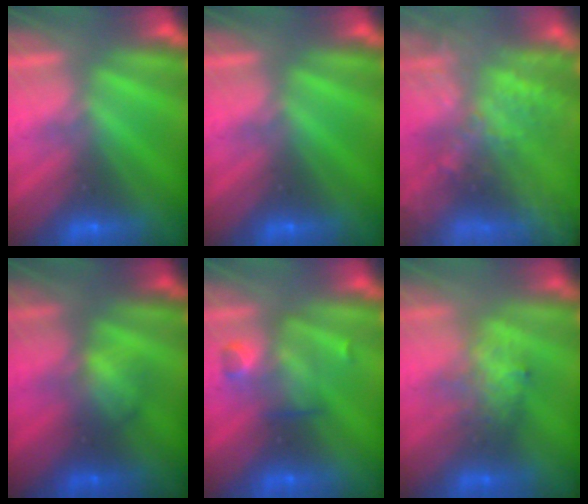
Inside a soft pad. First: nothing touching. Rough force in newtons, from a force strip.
{"total": 0.0}
{"total": 8.0}
{"total": 2.0}
{"total": 2.9}
{"total": 2.6}